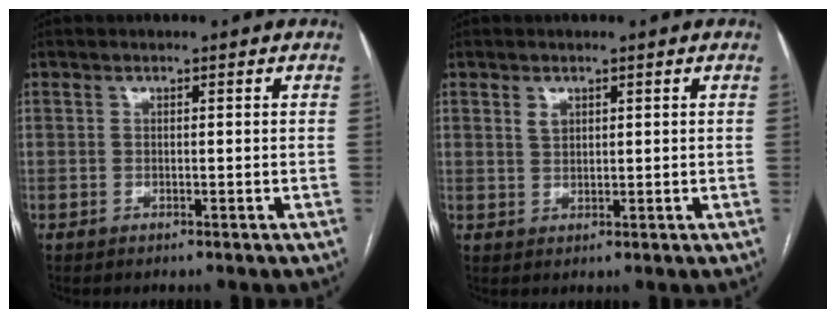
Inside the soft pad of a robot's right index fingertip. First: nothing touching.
{"total": 1.8, "force": [1.0, 1.1, 1.0], "torque": [-0.019, 0.001, 0.022]}